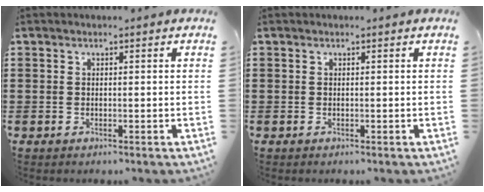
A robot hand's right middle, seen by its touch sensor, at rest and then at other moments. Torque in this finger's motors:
{"motor_torque": [0.94, -0.97, -0.01, 0.01]}